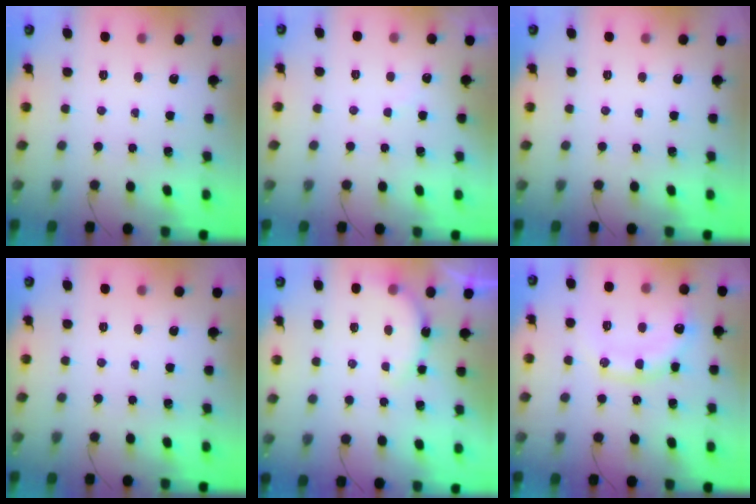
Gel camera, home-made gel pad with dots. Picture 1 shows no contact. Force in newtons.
{"total": 4.0, "press": 4.0, "slide": 0.4}
{"total": 0.0}
{"total": 0.0}
{"total": 6.3, "press": 6.3, "slide": 0.8}
{"total": 14.3, "press": 14.2, "slide": 1.7}